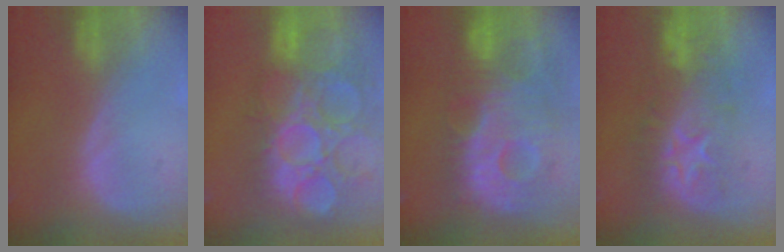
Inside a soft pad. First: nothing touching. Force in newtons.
{"total": 15.1, "press": 12.6, "slide": 8.4}
{"total": 13.2, "press": 11.5, "slide": 6.5}
{"total": 8.7, "press": 8.7, "slide": 0.9}